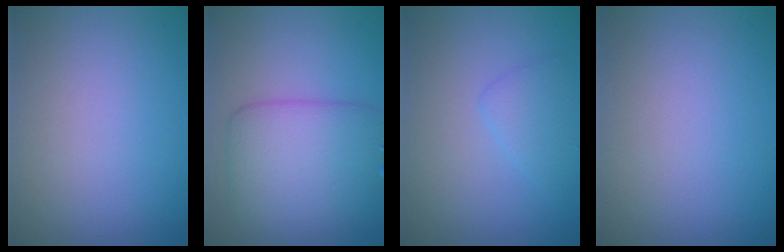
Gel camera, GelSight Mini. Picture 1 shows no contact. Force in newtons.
{"total": 6.3, "press": 6.3, "slide": 0.1}
{"total": 1.6, "press": 1.6, "slide": 0.1}
{"total": 0.0}